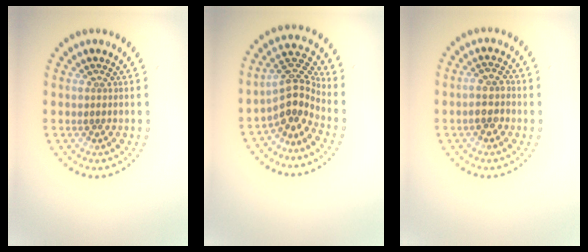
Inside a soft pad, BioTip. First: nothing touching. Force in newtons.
{"total": 3.9, "press": 2.9, "slide": 2.6}
{"total": 2.4, "press": 2.2, "slide": 1.0}